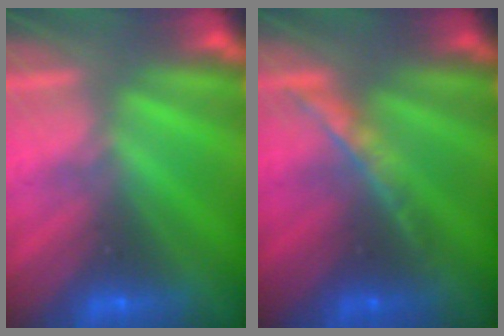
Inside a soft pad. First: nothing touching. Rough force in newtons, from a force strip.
{"total": 1.4}